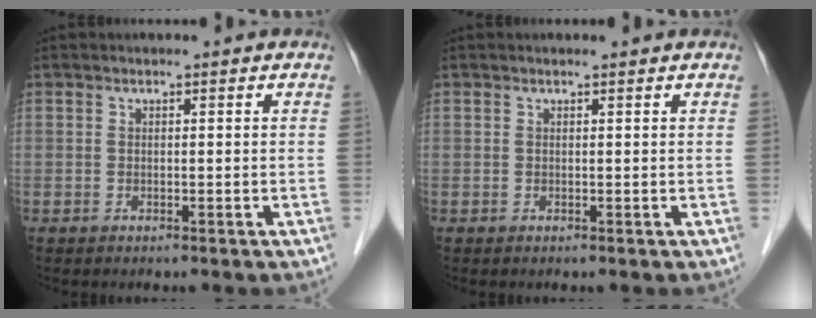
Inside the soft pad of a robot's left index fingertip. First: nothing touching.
{"total": 0.6, "force": [0.5, 0.0, 0.2], "torque": [-0.008, 0.001, 0.008]}